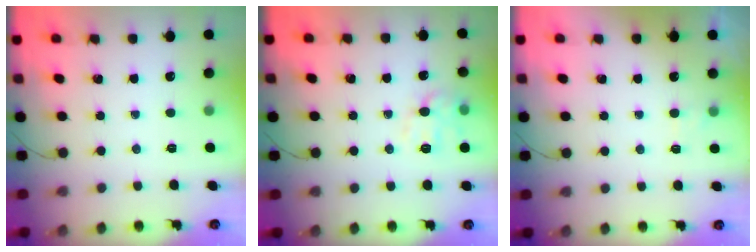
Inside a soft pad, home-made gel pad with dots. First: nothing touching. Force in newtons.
{"total": 10.1, "press": 10.1, "slide": 0.7}
{"total": 1.4, "press": 1.0, "slide": 1.0}